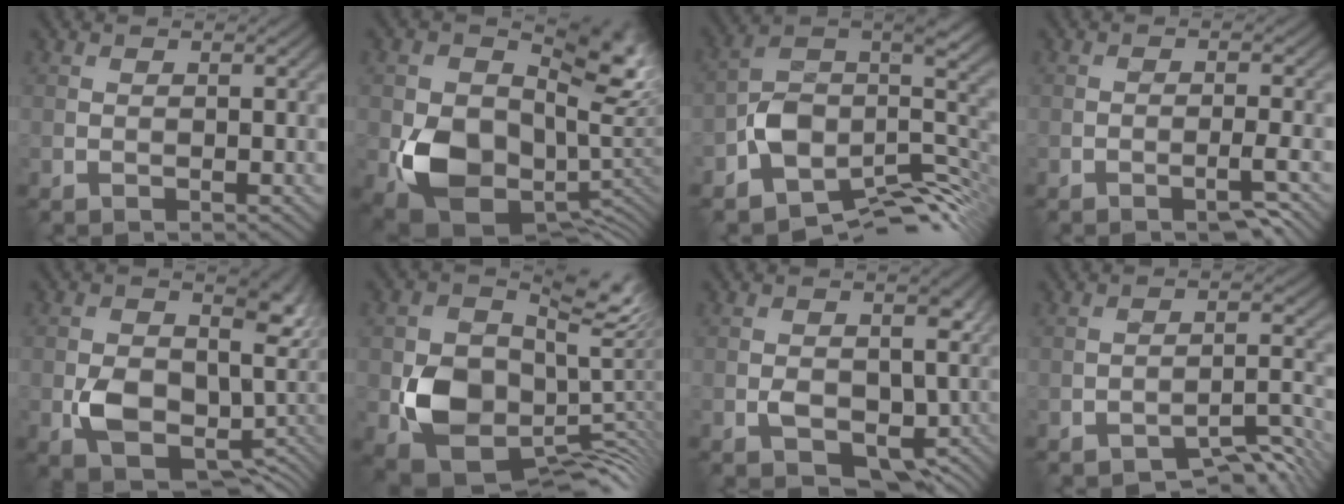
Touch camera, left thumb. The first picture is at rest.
{"total": 15.0, "force": [0.5, 11.3, 9.9], "torque": [-0.166, -0.047, 0.020]}
{"total": 11.8, "force": [-5.1, 6.7, 8.2], "torque": [-0.148, -0.009, -0.095]}
{"total": 3.2, "force": [-2.0, 0.3, 2.5], "torque": [-0.040, 0.008, -0.035]}
{"total": 8.6, "force": [-0.5, 6.2, 5.9], "torque": [-0.101, -0.030, 0.003]}
{"total": 11.3, "force": [0.1, 8.8, 7.0], "torque": [-0.120, -0.042, 0.008]}
{"total": 6.0, "force": [-1.9, 3.9, 4.1], "torque": [-0.056, -0.021, -0.028]}
{"total": 4.7, "force": [-3.7, 1.4, 2.6], "torque": [-0.030, 0.007, -0.055]}